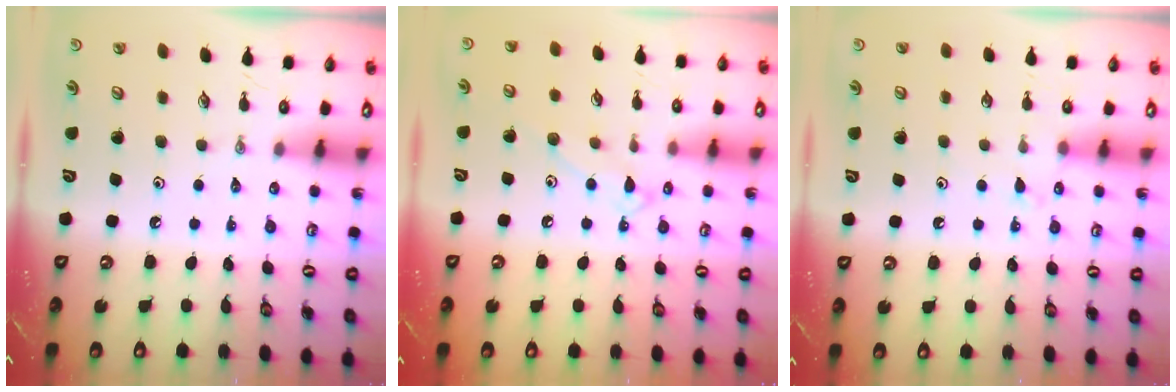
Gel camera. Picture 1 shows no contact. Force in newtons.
{"total": 8.8, "press": 8.7, "slide": 0.8}
{"total": 6.1, "press": 6.1, "slide": 0.7}